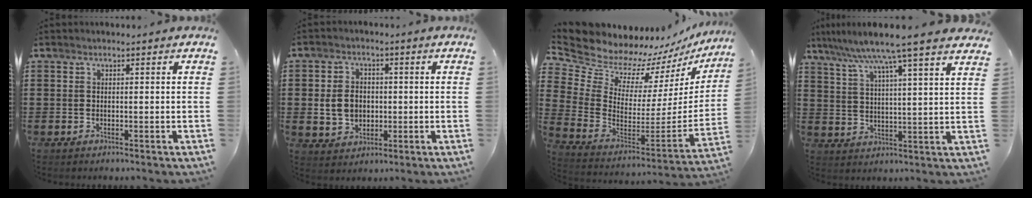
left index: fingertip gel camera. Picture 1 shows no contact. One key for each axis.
{"total": 5.4, "fx": -0.2, "fy": 4.4, "fz": 3.2, "tx": -0.069, "ty": 0.005, "tz": -0.008}
{"total": 8.9, "fx": 8.3, "fy": 3.2, "fz": 0.3, "tx": -0.064, "ty": -0.078, "tz": 0.150}
{"total": 8.2, "fx": 6.8, "fy": -0.9, "fz": 4.6, "tx": -0.112, "ty": -0.034, "tz": 0.110}